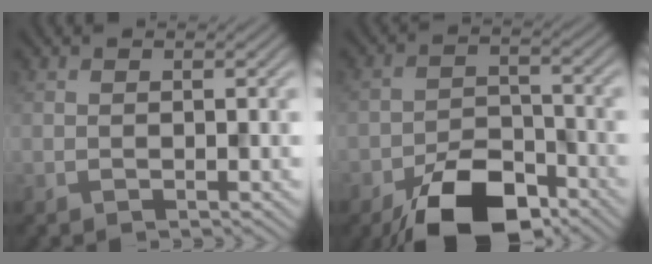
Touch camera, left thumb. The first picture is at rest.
{"total": 10.1, "force": [-7.0, 4.5, 5.8], "torque": [-0.090, -0.007, -0.132]}